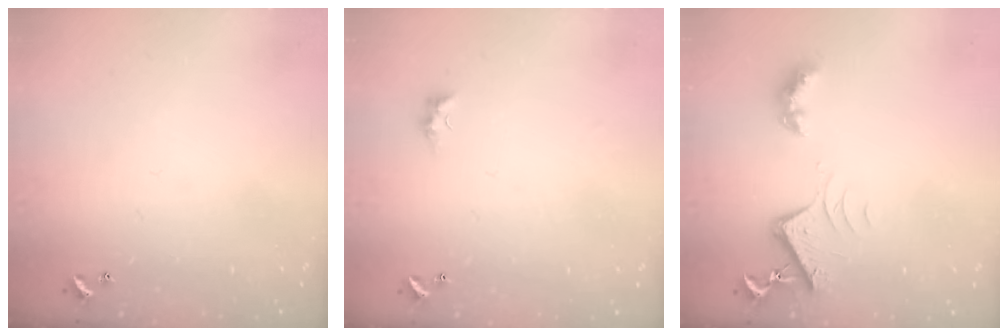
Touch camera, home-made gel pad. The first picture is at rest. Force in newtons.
{"total": 0.9, "press": 0.7, "slide": 0.5}
{"total": 8.5, "press": 8.4, "slide": 1.3}